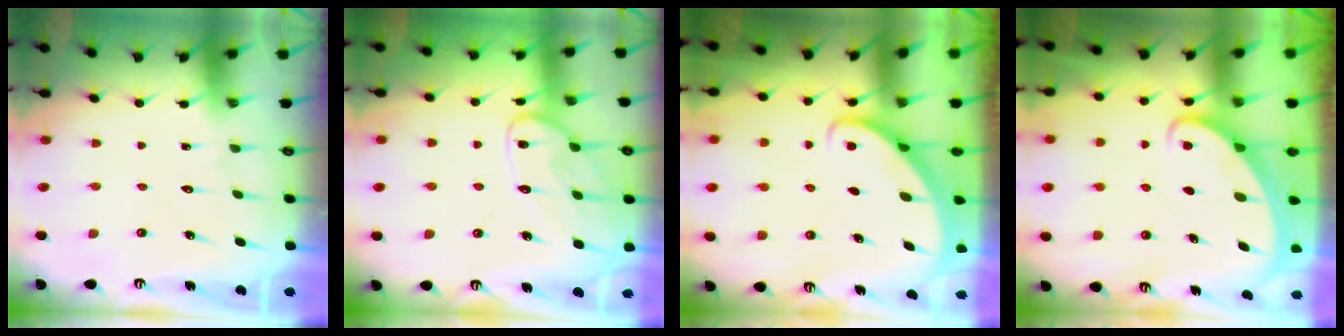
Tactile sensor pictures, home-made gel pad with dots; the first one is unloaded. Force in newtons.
{"total": 11.7, "press": 11.6, "slide": 0.7}
{"total": 2.7, "press": 2.7, "slide": 0.2}
{"total": 1.9, "press": 1.9, "slide": 0.2}